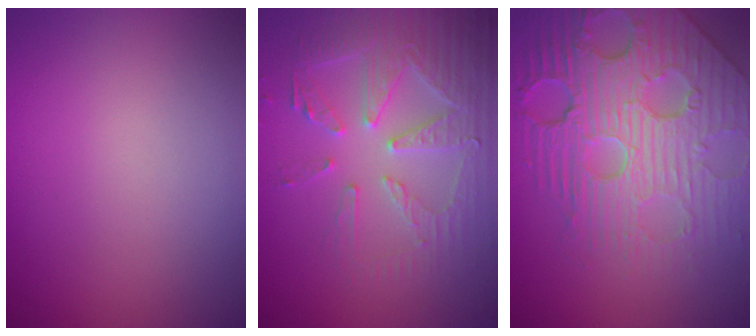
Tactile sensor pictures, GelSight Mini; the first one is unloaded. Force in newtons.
{"total": 4.5, "press": 4.5, "slide": 0.3}
{"total": 8.1, "press": 6.1, "slide": 5.4}